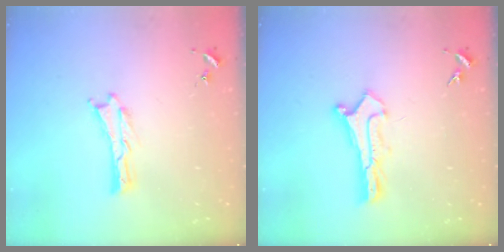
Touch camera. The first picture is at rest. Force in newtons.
{"total": 0.9, "press": 0.9, "slide": 0.1}